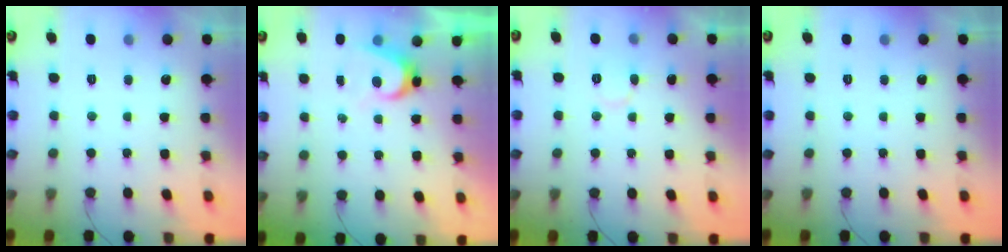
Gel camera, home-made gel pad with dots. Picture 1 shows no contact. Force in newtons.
{"total": 4.4, "press": 4.4, "slide": 0.6}
{"total": 3.6, "press": 3.6, "slide": 0.5}
{"total": 0.0}